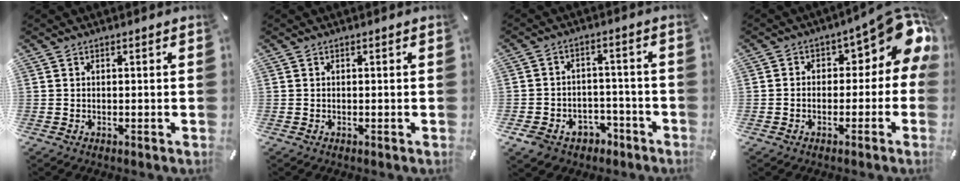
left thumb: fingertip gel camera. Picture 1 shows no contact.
{"total": 0.0}
{"total": 6.3, "force": [-3.3, 5.1, 1.7], "torque": [-0.031, 0.030, -0.056]}
{"total": 11.0, "force": [3.6, 6.0, 8.5], "torque": [-0.095, -0.031, 0.058]}